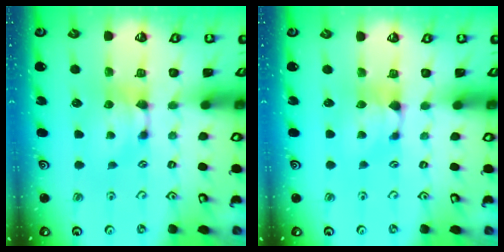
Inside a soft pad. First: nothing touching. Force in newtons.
{"total": 0.9, "press": 0.2, "slide": 0.9}